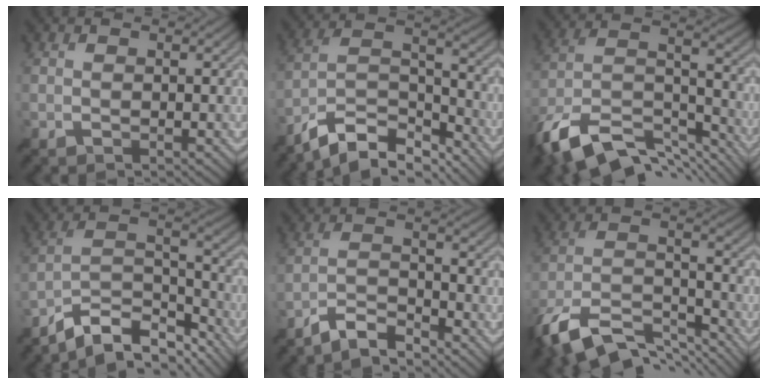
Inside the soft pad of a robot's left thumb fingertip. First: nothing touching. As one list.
[{"total": 11.1, "force": [-8.7, 3.7, 6.0], "torque": [-0.120, 0.007, -0.159]}, {"total": 15.9, "force": [-11.2, 6.7, 9.2], "torque": [-0.229, -0.017, -0.185]}, {"total": 10.6, "force": [-8.3, 3.8, 5.5], "torque": [-0.103, 0.005, -0.151]}, {"total": 5.0, "force": [-4.5, 0.8, 2.1], "torque": [-0.046, 0.003, -0.093]}, {"total": 14.7, "force": [-10.9, 5.5, 8.2], "torque": [-0.195, -0.010, -0.189]}]